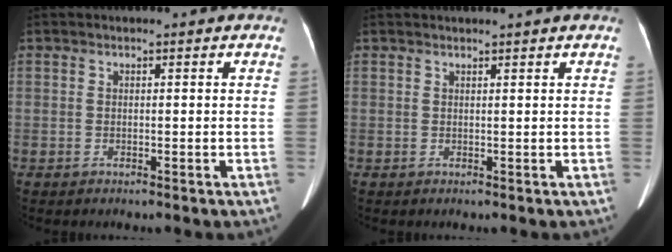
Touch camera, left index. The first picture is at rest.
{"total": 2.4, "force": [2.2, -0.4, 0.7], "torque": [-0.010, 0.018, 0.031]}